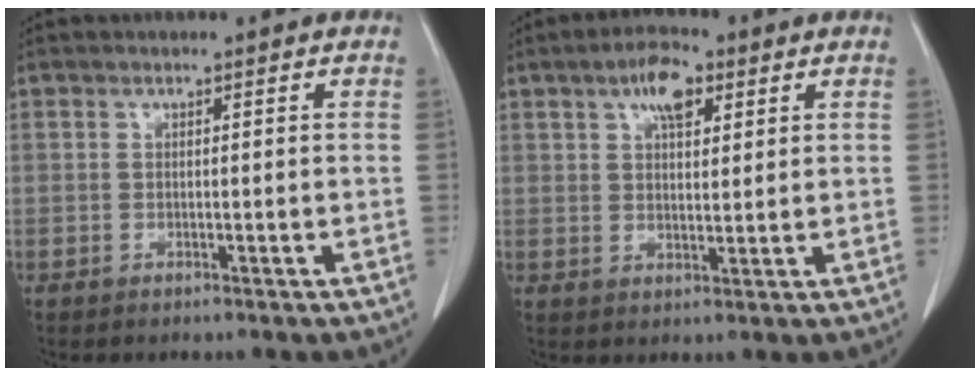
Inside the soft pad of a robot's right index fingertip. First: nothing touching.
{"total": 6.5, "force": [3.2, 3.0, 4.9], "torque": [-0.088, 0.011, 0.054]}